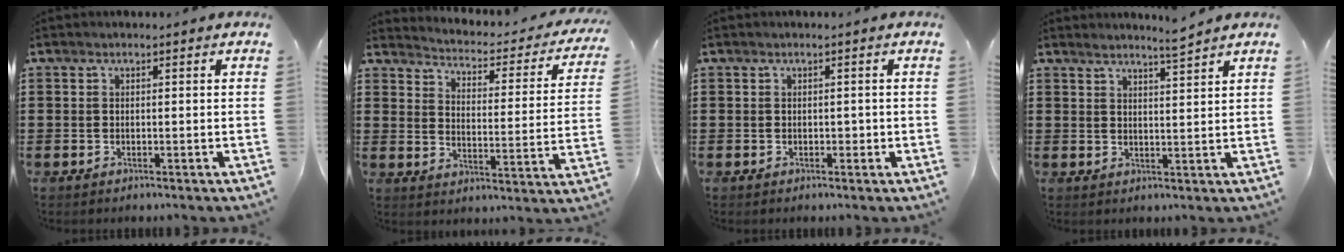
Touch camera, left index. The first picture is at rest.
{"total": 2.5, "force": [2.4, 0.3, 0.5], "torque": [-0.030, -0.028, 0.032]}
{"total": 0.8, "force": [-0.1, 0.6, 0.5], "torque": [-0.011, 0.003, -0.003]}
{"total": 3.7, "force": [3.4, -0.7, 1.3], "torque": [-0.034, -0.005, 0.061]}